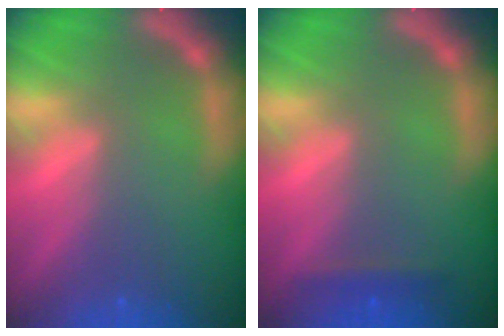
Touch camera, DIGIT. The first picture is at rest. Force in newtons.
{"total": 1.4}